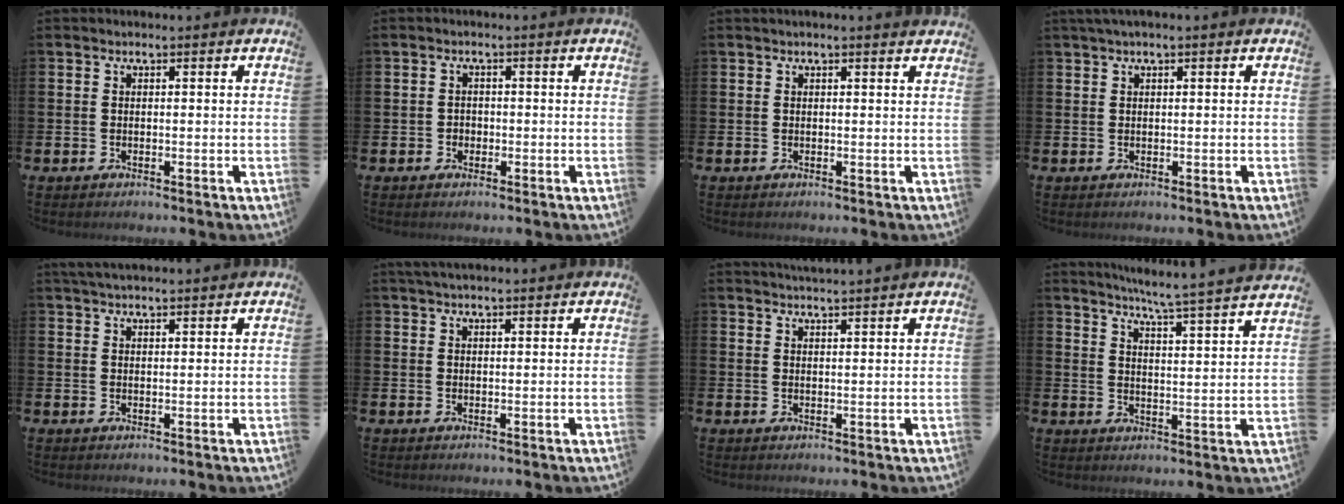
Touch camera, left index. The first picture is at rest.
{"total": 1.3, "force": [-0.3, 1.2, 0.2], "torque": [-0.003, 0.004, -0.010]}
{"total": 0.6, "force": [0.5, -0.1, 0.3], "torque": [0.000, -0.002, 0.009]}
{"total": 0.8, "force": [0.5, 0.0, 0.6], "torque": [-0.016, 0.004, 0.009]}
{"total": 2.9, "force": [2.7, 0.4, 0.8], "torque": [-0.017, -0.005, 0.050]}
{"total": 2.2, "force": [2.1, 0.3, 0.7], "torque": [-0.006, -0.005, 0.035]}
{"total": 2.6, "force": [2.6, -0.4, 0.0], "torque": [-0.003, -0.014, 0.047]}
{"total": 6.0, "force": [5.7, -0.9, 1.9], "torque": [-0.050, -0.046, 0.094]}